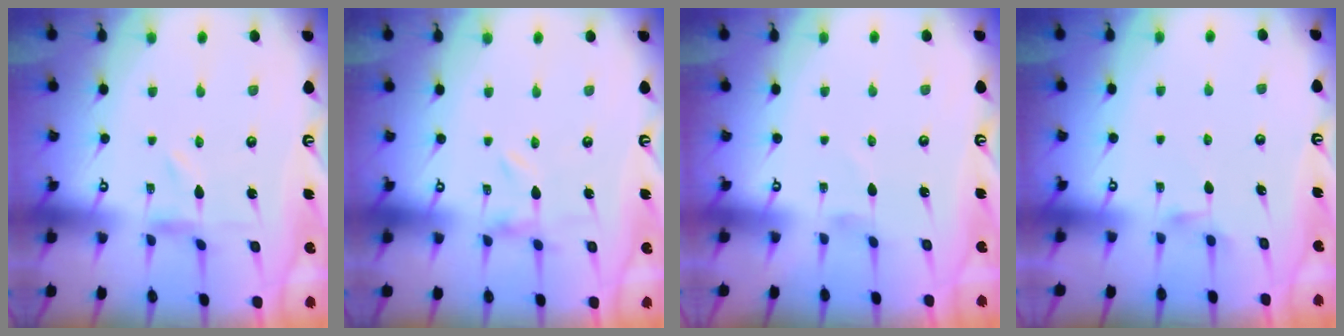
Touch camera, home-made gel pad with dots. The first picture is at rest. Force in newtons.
{"total": 0.0}
{"total": 0.8, "press": 0.8, "slide": 0.1}
{"total": 3.0, "press": 3.0, "slide": 0.5}